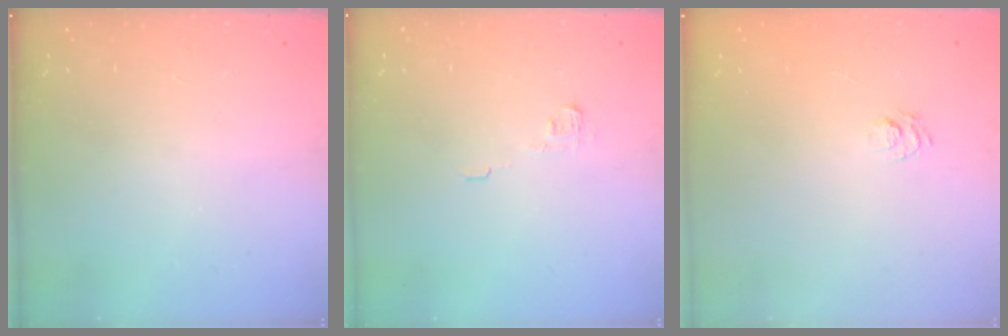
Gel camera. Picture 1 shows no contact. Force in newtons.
{"total": 3.3, "press": 3.3, "slide": 0.4}
{"total": 4.7, "press": 4.5, "slide": 1.4}